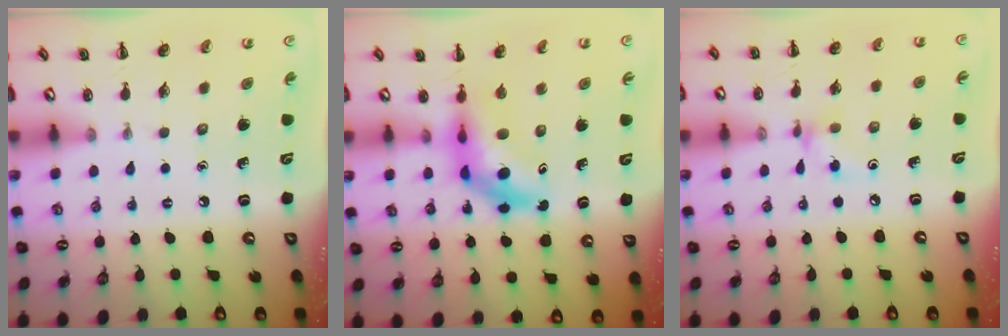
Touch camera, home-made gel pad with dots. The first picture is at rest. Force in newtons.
{"total": 6.0, "press": 5.7, "slide": 1.9}
{"total": 5.9, "press": 5.7, "slide": 1.5}